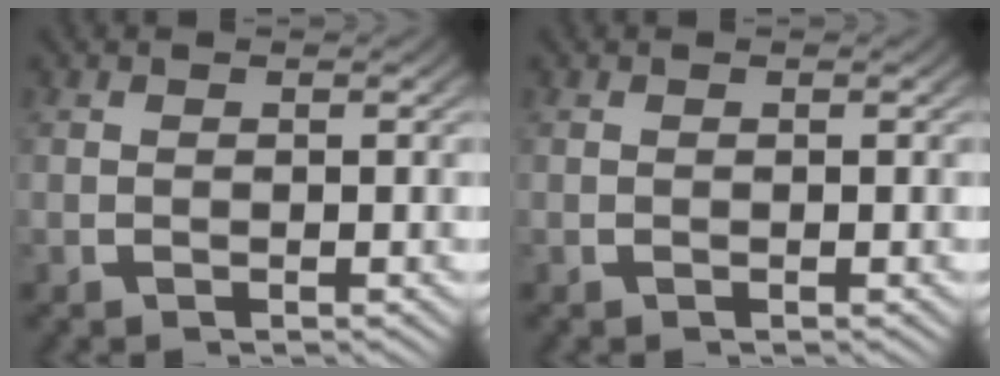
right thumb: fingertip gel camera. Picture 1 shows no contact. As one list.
[{"total": 0.0}]